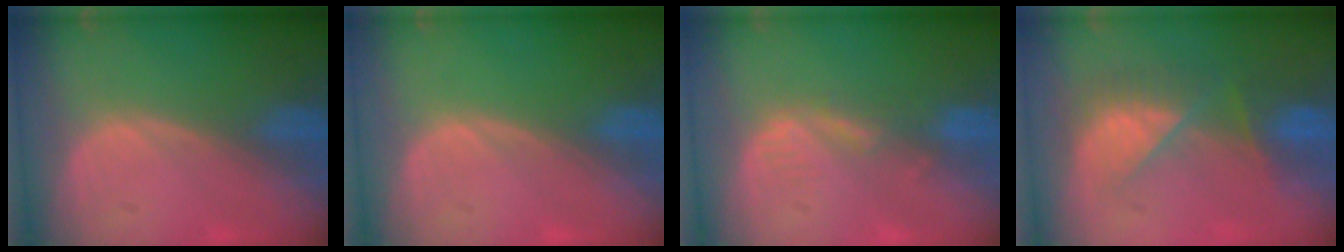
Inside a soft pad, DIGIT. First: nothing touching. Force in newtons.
{"total": 0.0}
{"total": 2.0, "press": 2.0, "slide": 0.3}
{"total": 7.8, "press": 7.1, "slide": 3.1}